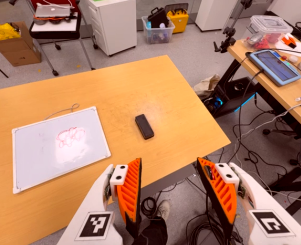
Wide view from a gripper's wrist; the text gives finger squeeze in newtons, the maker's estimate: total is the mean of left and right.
{"total": 0.0}